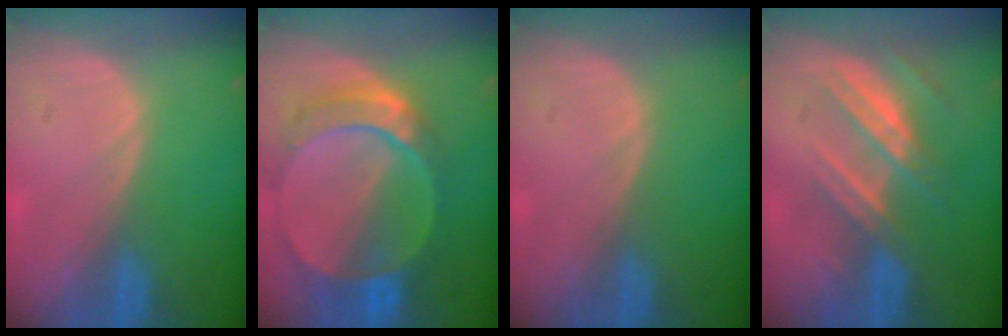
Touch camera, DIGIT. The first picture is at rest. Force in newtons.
{"total": 9.4, "press": 8.3, "slide": 4.5}
{"total": 0.0}
{"total": 7.3, "press": 6.8, "slide": 2.8}